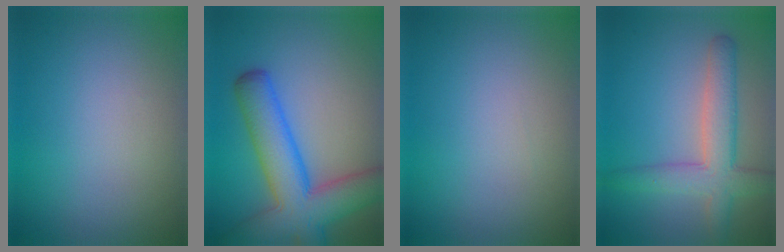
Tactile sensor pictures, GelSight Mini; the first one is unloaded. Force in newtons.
{"total": 7.7, "press": 7.7, "slide": 0.7}
{"total": 0.0}
{"total": 4.7, "press": 4.7, "slide": 0.2}